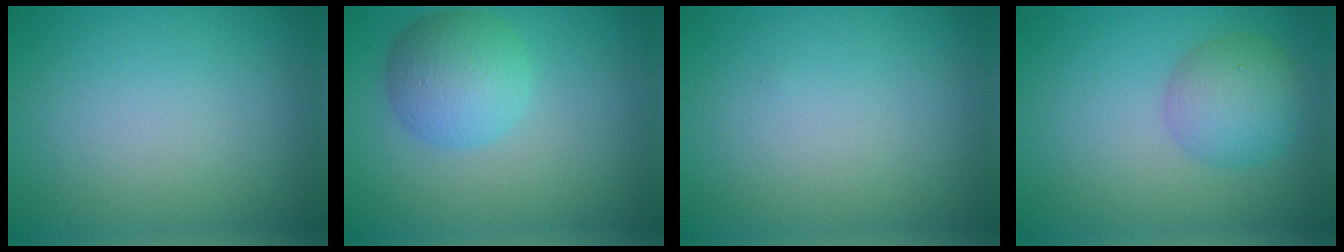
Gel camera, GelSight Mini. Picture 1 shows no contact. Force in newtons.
{"total": 4.6, "press": 4.6, "slide": 0.1}
{"total": 0.0}
{"total": 3.8, "press": 3.8, "slide": 0.2}